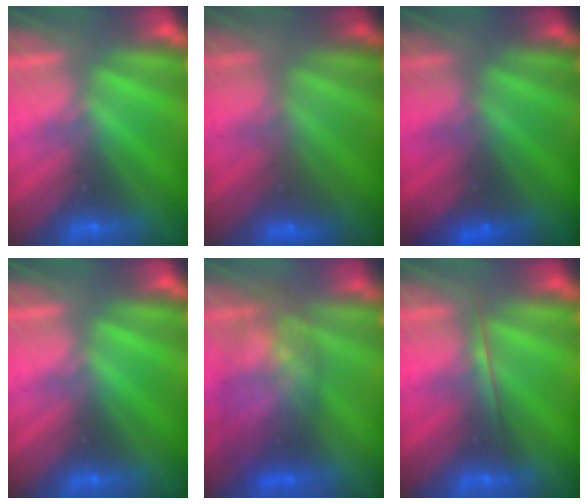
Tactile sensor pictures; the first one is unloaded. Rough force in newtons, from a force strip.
{"total": 2.5}
{"total": 1.5}
{"total": 0.0}
{"total": 8.3}
{"total": 1.7}